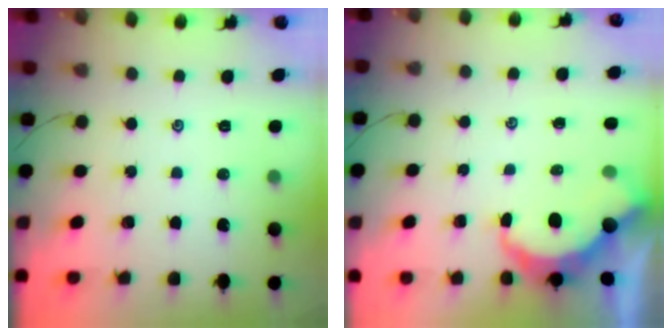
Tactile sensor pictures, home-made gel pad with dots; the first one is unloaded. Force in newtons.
{"total": 5.5, "press": 5.5, "slide": 0.4}